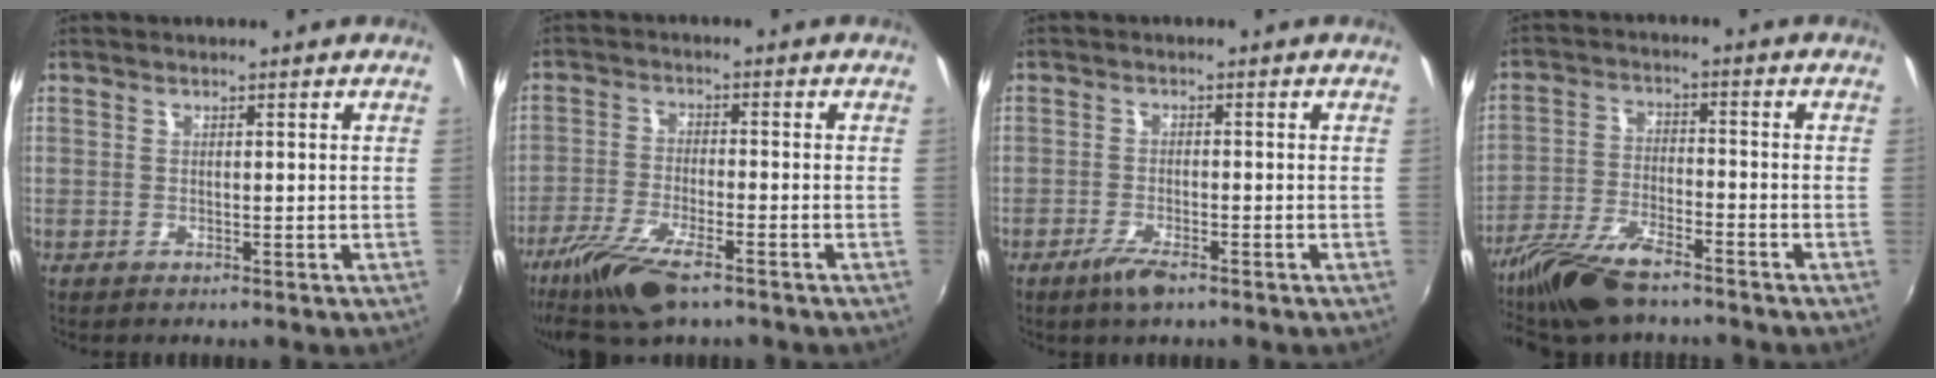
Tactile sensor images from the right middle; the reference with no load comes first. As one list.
[{"total": 11.1, "force": [-7.6, 3.0, 7.6], "torque": [-0.173, -0.032, -0.147]}, {"total": 4.0, "force": [-2.8, 1.0, 2.7], "torque": [-0.067, -0.009, -0.055]}, {"total": 12.3, "force": [-9.8, 3.4, 6.7], "torque": [-0.155, -0.021, -0.191]}]